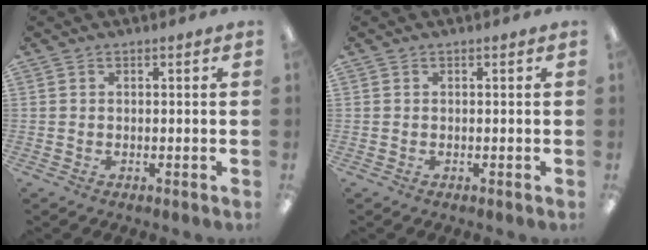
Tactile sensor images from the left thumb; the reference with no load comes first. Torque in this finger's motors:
{"motor_torque": [-0.02, 0.02, 0.00, 0.00, 0.00]}